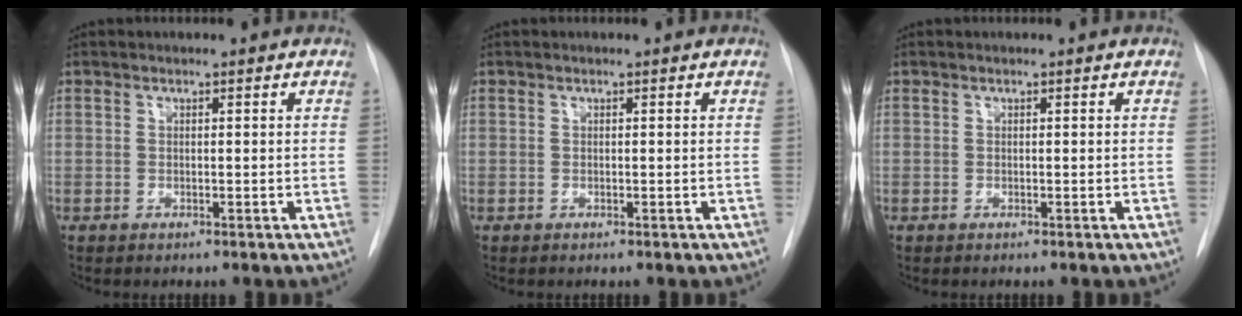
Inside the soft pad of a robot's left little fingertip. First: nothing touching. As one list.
[{"total": 0.0}, {"total": 0.0}]